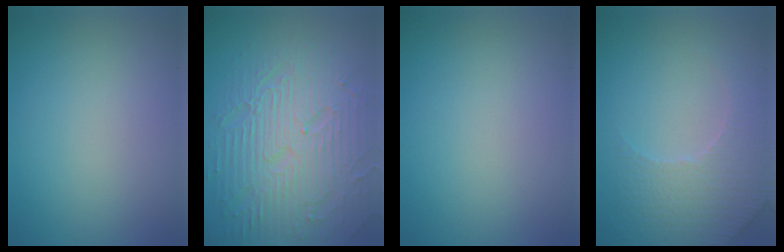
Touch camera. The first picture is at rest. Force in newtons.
{"total": 8.8, "press": 6.2, "slide": 6.1}
{"total": 0.0}
{"total": 4.7, "press": 3.6, "slide": 3.0}